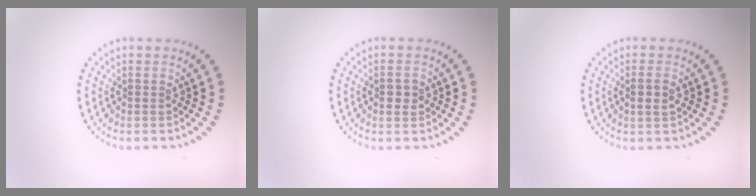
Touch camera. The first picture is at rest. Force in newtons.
{"total": 1.4, "press": 1.3, "slide": 0.2}
{"total": 1.5, "press": 1.4, "slide": 0.6}